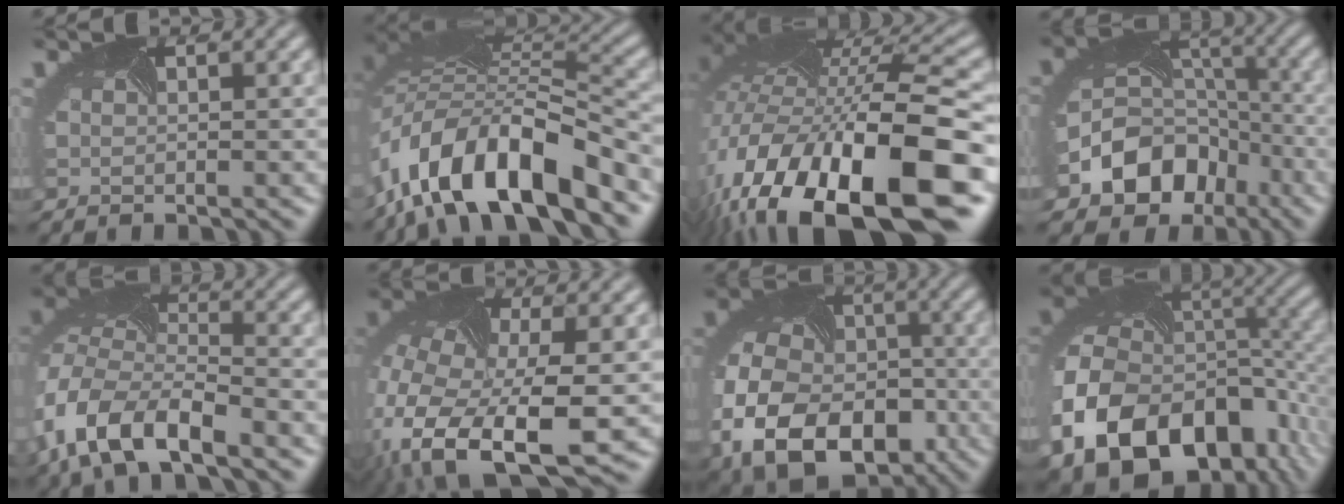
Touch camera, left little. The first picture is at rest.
{"total": 12.8, "force": [-6.3, 5.3, 9.7], "torque": [-0.183, 0.013, -0.113]}
{"total": 18.2, "force": [-6.8, 8.4, 14.6], "torque": [-0.271, -0.036, -0.093]}
{"total": 10.3, "force": [-4.9, 8.2, 3.6], "torque": [-0.090, 0.007, -0.094]}
{"total": 10.5, "force": [-5.6, 5.4, 6.9], "torque": [-0.161, -0.013, -0.107]}
{"total": 14.7, "force": [-5.5, 8.2, 10.9], "torque": [-0.274, -0.044, -0.071]}
{"total": 14.9, "force": [-6.4, 10.4, 8.5], "torque": [-0.194, -0.045, -0.102]}
{"total": 17.5, "force": [-6.1, 12.6, 10.5], "torque": [-0.248, -0.032, -0.088]}